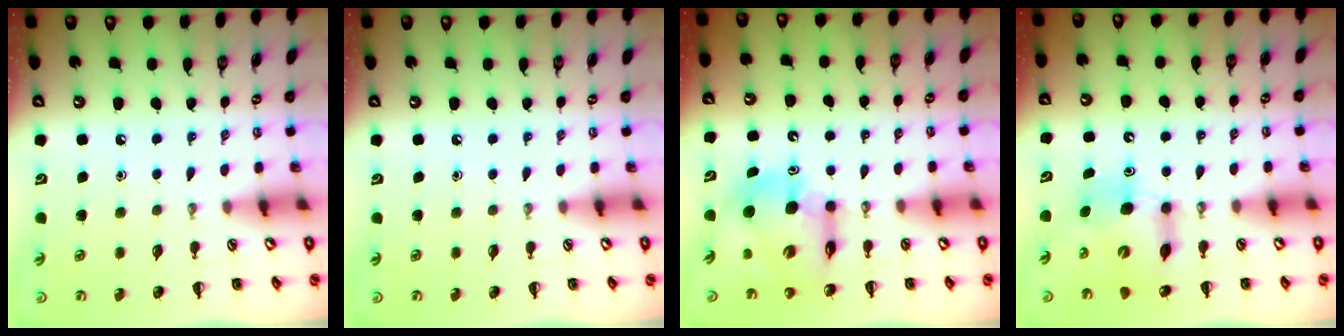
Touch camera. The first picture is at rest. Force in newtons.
{"total": 0.0}
{"total": 11.1, "press": 10.6, "slide": 3.5}
{"total": 7.2, "press": 7.0, "slide": 1.6}